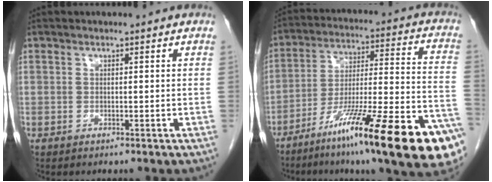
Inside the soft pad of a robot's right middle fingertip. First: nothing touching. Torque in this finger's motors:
{"motor_torque": [1.44, -0.70, 0.42, 0.21]}